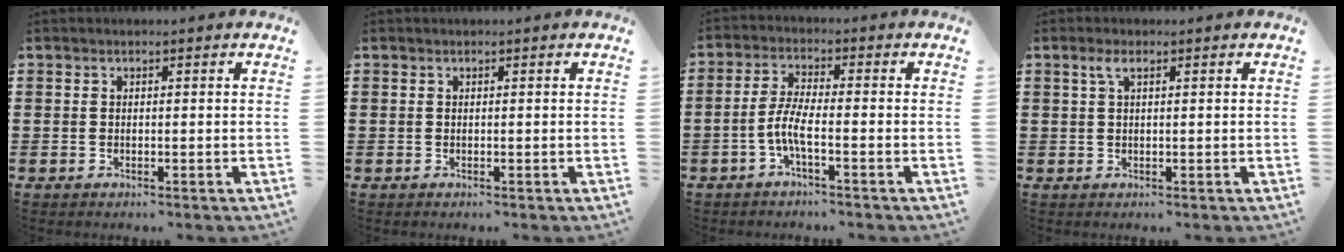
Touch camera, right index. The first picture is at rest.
{"total": 0.0}
{"total": 4.7, "force": [-2.2, 0.8, 4.1], "torque": [-0.106, -0.010, -0.052]}
{"total": 1.7, "force": [0.7, 0.5, 1.5], "torque": [-0.033, 0.005, 0.010]}